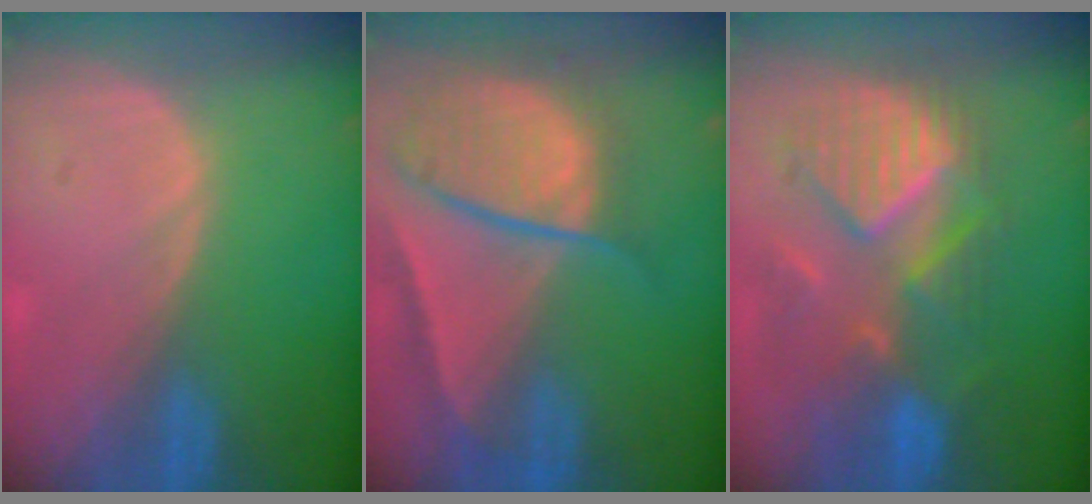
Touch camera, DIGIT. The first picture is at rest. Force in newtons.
{"total": 10.3, "press": 8.7, "slide": 5.5}
{"total": 10.2, "press": 9.5, "slide": 3.7}